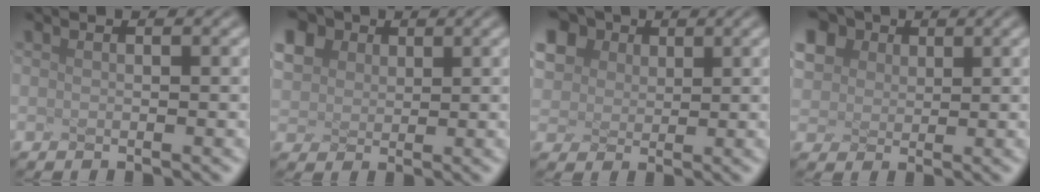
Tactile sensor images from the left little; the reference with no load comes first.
{"total": 4.6, "force": [2.6, 3.3, 1.7], "torque": [-0.105, 0.018, 0.078]}
{"total": 7.3, "force": [4.2, 5.3, 2.8], "torque": [-0.121, 0.026, 0.104]}
{"total": 5.9, "force": [3.4, 4.3, 2.2], "torque": [-0.115, 0.024, 0.095]}